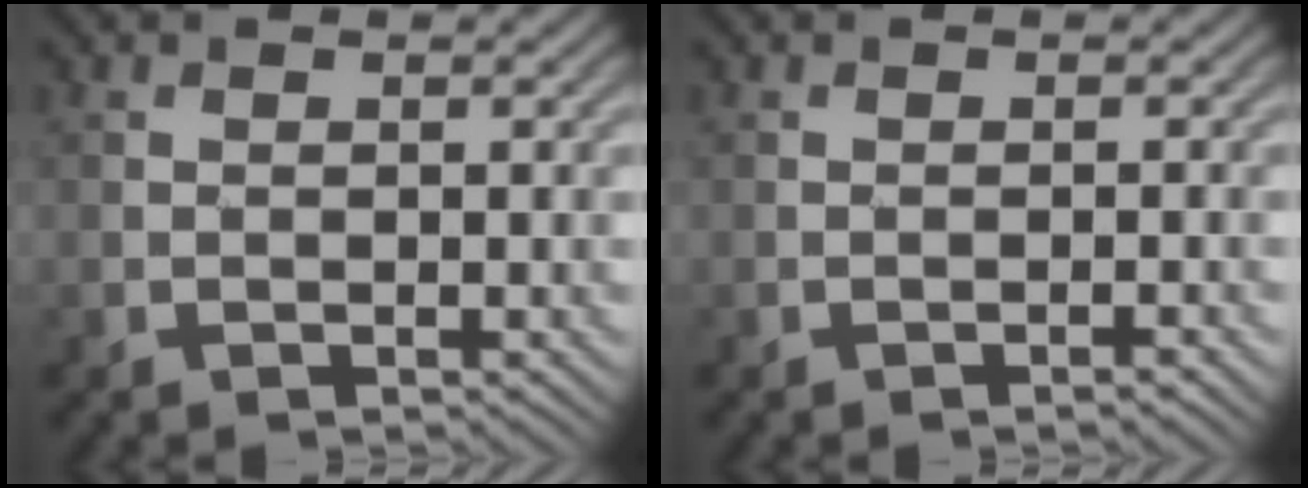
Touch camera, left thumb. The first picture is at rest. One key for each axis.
{"total": 0.6, "fx": -0.5, "fy": 0.0, "fz": 0.3, "tx": -0.004, "ty": 0.003, "tz": -0.008}